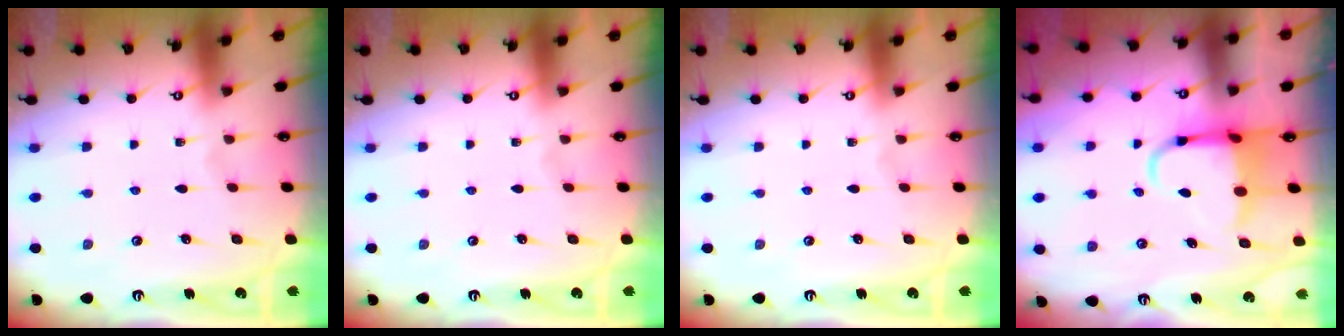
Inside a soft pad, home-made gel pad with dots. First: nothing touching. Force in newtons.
{"total": 0.0}
{"total": 0.0}
{"total": 6.3, "press": 6.1, "slide": 1.4}